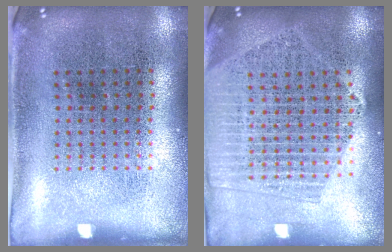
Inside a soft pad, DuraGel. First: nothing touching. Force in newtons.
{"total": 2.1, "press": 1.9, "slide": 0.9}